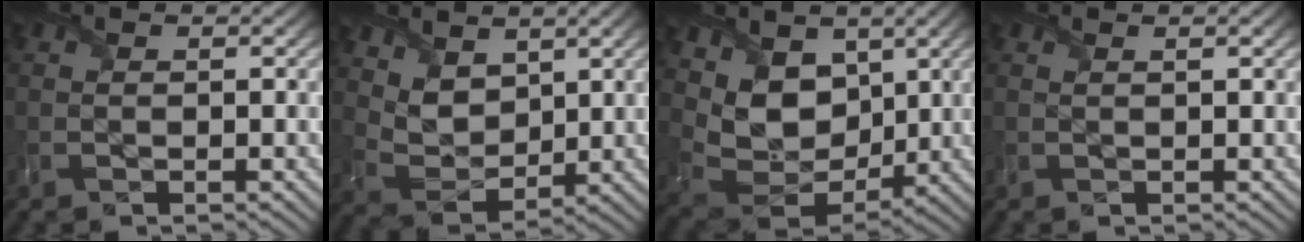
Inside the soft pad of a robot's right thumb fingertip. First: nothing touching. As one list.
[{"total": 6.4, "force": [3.7, 4.0, 3.2], "torque": [-0.092, -0.016, 0.070]}, {"total": 10.2, "force": [4.1, 7.3, 5.9], "torque": [-0.150, -0.019, 0.075]}, {"total": 0.8, "force": [0.4, 0.0, 0.7], "torque": [-0.016, 0.003, 0.005]}]